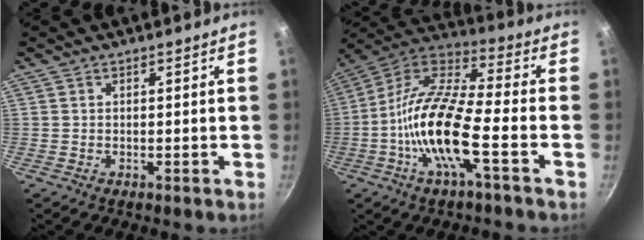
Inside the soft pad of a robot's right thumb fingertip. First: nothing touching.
{"total": 17.3, "force": [-4.9, 4.9, 15.9], "torque": [-0.304, 0.040, -0.114]}